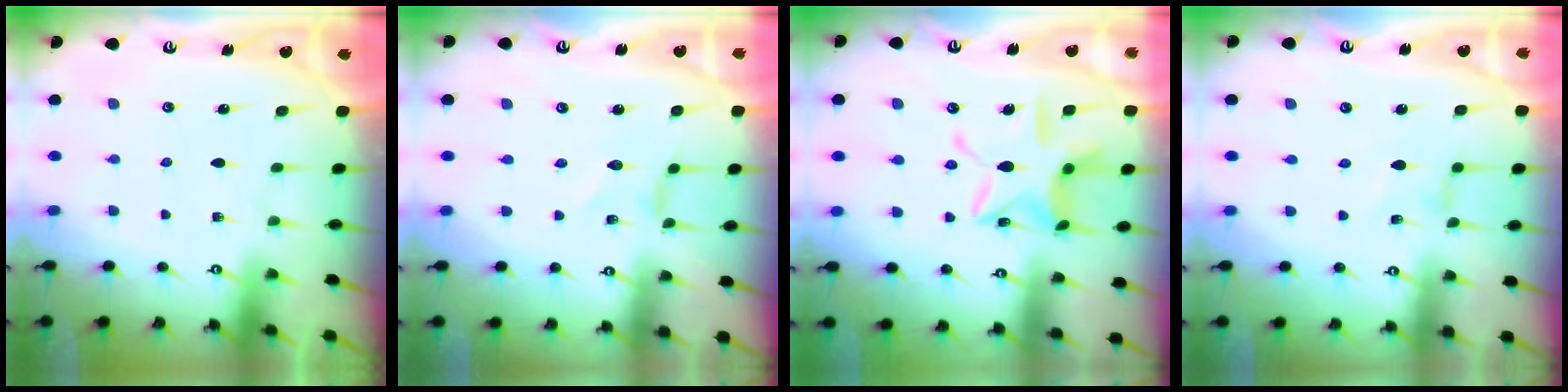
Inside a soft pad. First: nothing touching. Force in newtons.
{"total": 0.0}
{"total": 13.3, "press": 13.3, "slide": 1.0}
{"total": 0.9, "press": 0.8, "slide": 0.4}